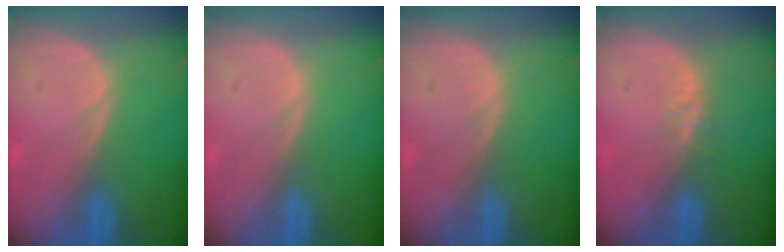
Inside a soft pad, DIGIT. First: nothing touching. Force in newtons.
{"total": 0.0}
{"total": 0.0}
{"total": 2.8, "press": 2.1, "slide": 1.8}